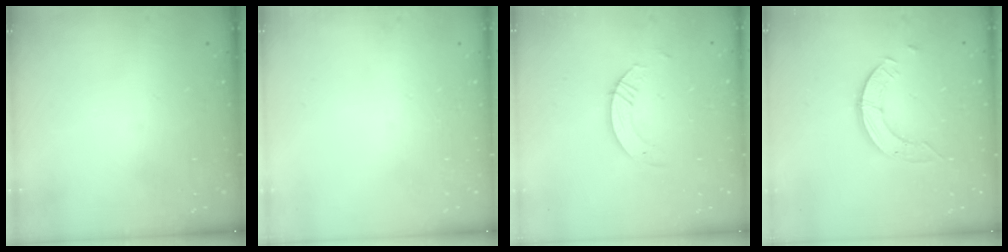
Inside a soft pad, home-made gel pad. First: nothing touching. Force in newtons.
{"total": 0.0}
{"total": 3.7, "press": 3.7, "slide": 0.3}
{"total": 3.5, "press": 3.5, "slide": 0.2}